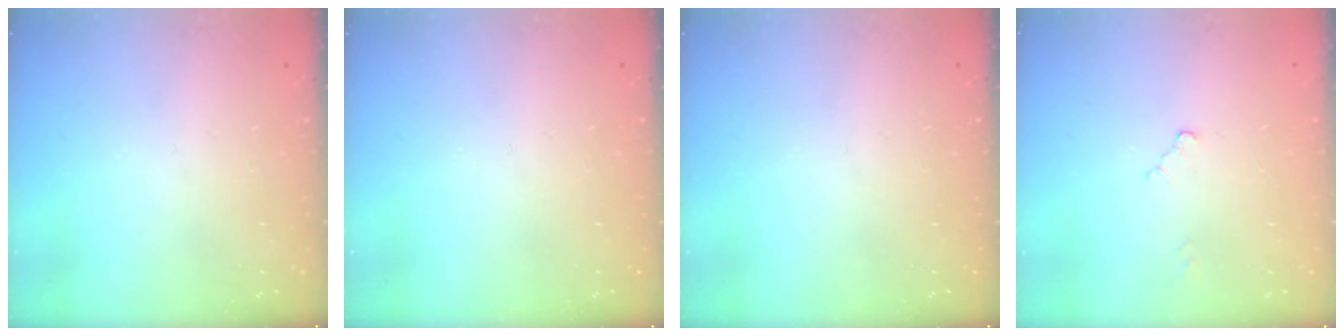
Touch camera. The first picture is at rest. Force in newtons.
{"total": 0.0}
{"total": 0.0}
{"total": 2.3, "press": 2.3, "slide": 0.4}